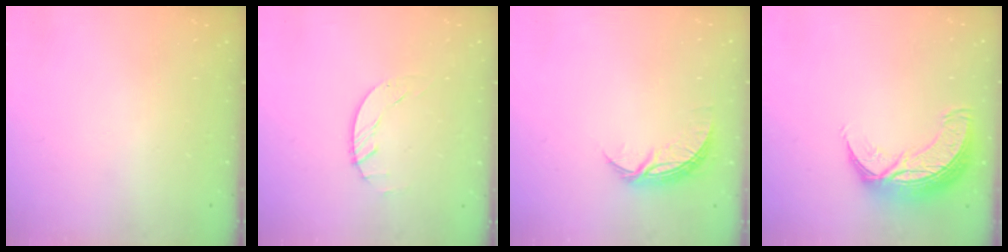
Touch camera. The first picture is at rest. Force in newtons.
{"total": 1.7, "press": 1.7, "slide": 0.1}
{"total": 7.1, "press": 7.1, "slide": 0.3}
{"total": 10.8, "press": 10.7, "slide": 1.0}